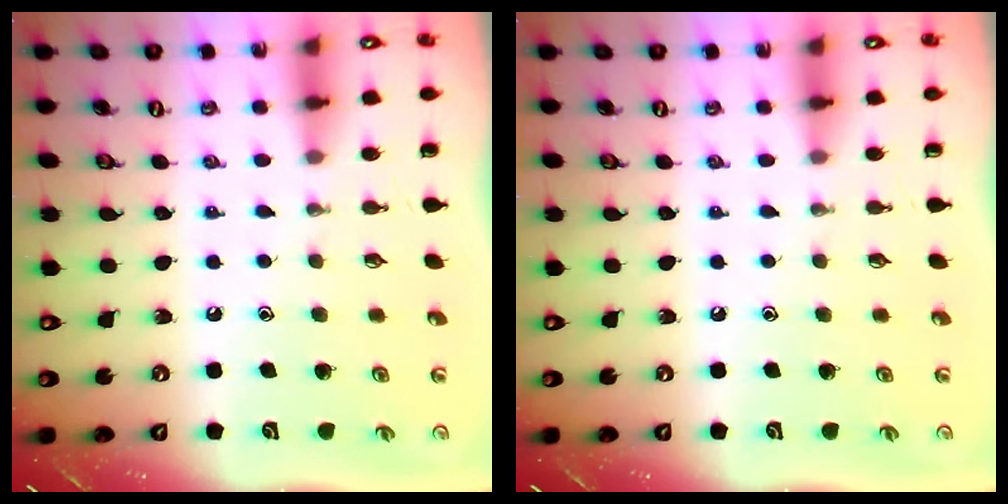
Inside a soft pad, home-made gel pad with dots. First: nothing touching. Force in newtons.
{"total": 0.0}